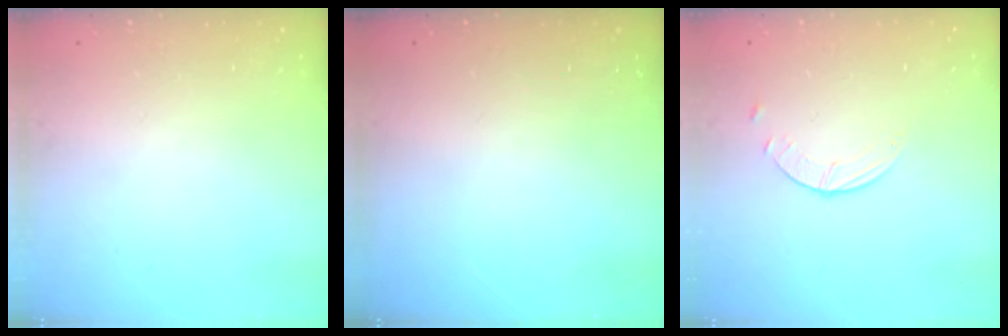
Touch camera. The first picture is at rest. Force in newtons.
{"total": 0.0}
{"total": 0.9, "press": 0.9, "slide": 0.1}